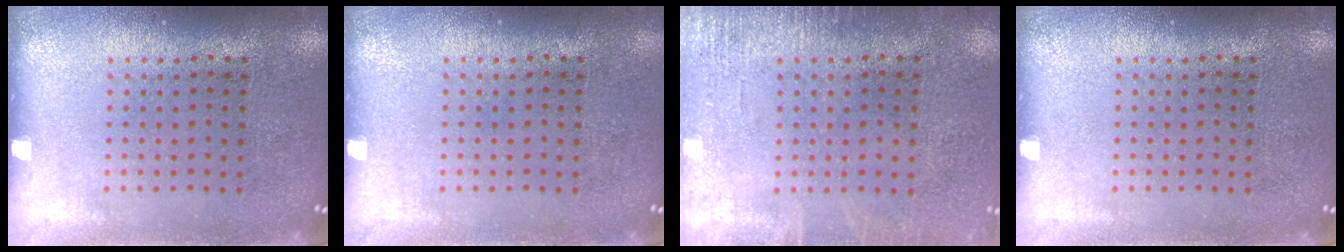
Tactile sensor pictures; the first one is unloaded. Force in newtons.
{"total": 0.0}
{"total": 1.7, "press": 1.7, "slide": 0.3}
{"total": 0.0}